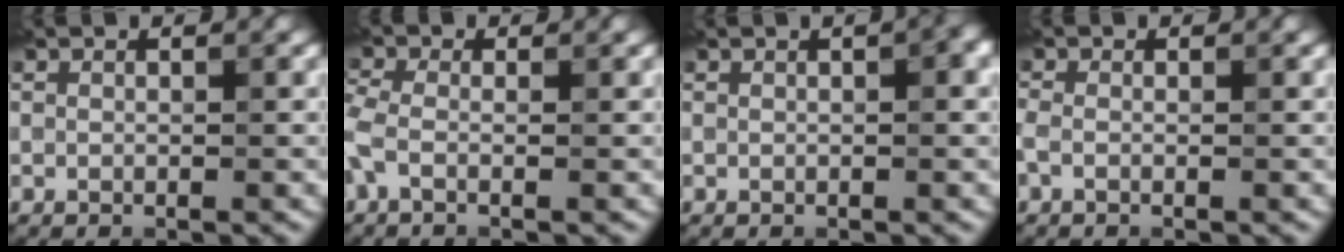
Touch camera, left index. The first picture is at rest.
{"total": 2.3, "force": [-0.5, 1.1, 2.0], "torque": [-0.055, -0.001, -0.026]}
{"total": 1.6, "force": [0.2, 0.2, 1.6], "torque": [-0.021, 0.003, 0.003]}
{"total": 1.2, "force": [-0.4, 0.7, 0.9], "torque": [-0.022, -0.002, -0.017]}